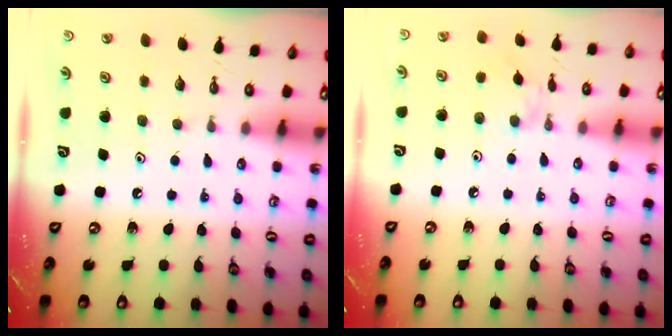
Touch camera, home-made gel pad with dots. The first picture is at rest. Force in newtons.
{"total": 3.0, "press": 3.0, "slide": 0.5}